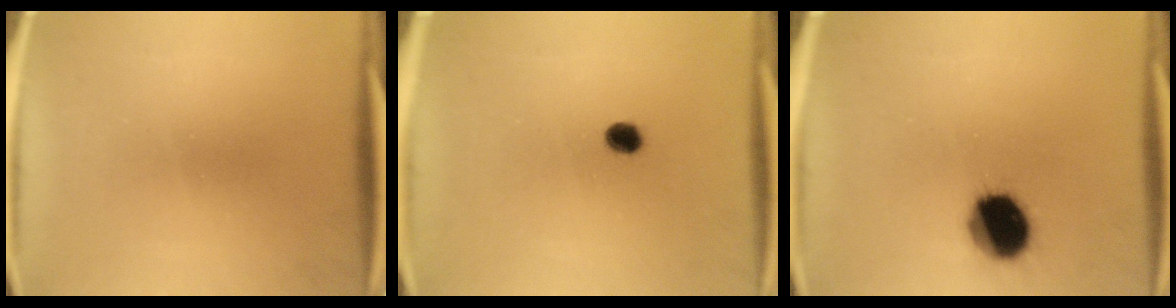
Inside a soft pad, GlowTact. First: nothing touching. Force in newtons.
{"total": 2.7}
{"total": 13.9}